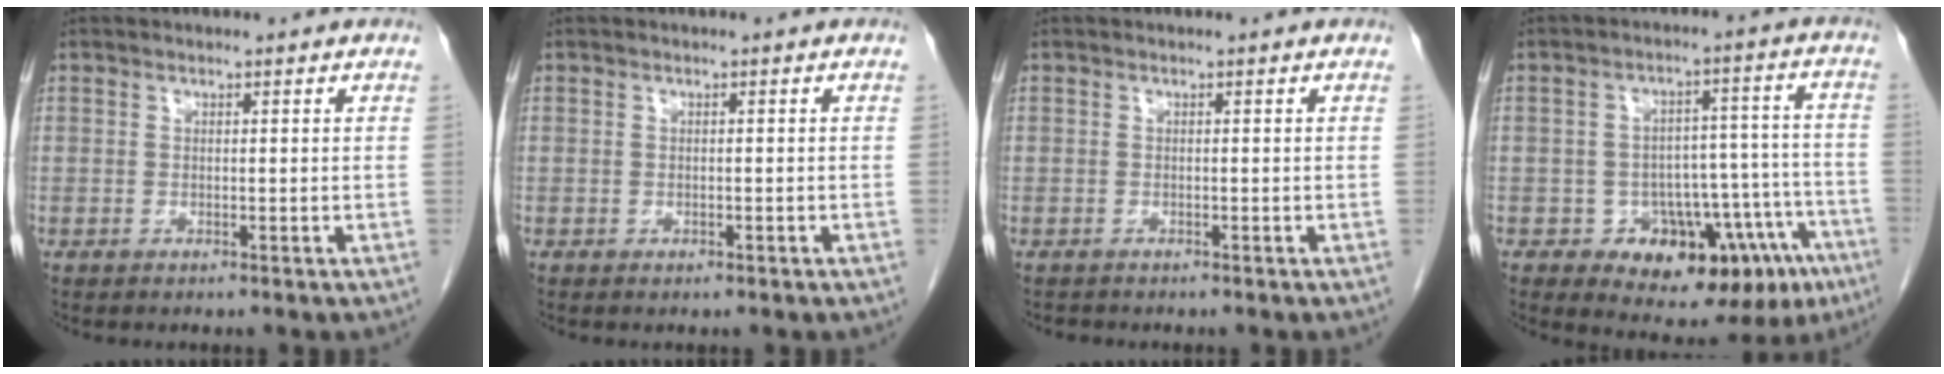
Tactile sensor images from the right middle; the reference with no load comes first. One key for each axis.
{"total": 0.0}
{"total": 0.8, "fx": -0.7, "fy": 0.3, "fz": 0.1, "tx": -0.009, "ty": -0.002, "tz": -0.013}
{"total": 14.9, "fx": -8.4, "fy": 8.1, "fz": 9.2, "tx": -0.080, "ty": 0.053, "tz": -0.106}